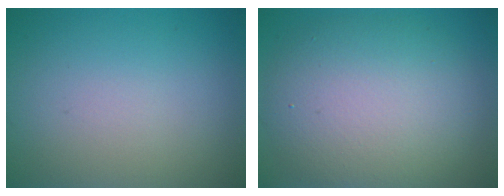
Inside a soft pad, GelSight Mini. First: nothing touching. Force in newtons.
{"total": 8.7, "press": 8.7, "slide": 0.7}